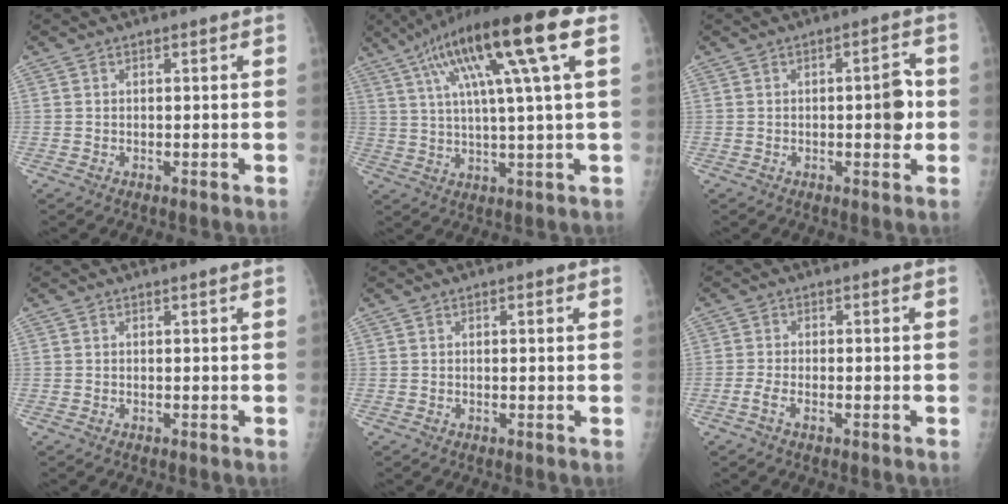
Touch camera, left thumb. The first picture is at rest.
{"total": 19.0, "force": [7.6, 1.9, 17.3], "torque": [-0.300, 0.015, 0.122]}
{"total": 5.6, "force": [-0.3, 2.2, 5.2], "torque": [-0.056, 0.005, -0.007]}
{"total": 0.0}
{"total": 1.0, "force": [0.5, 0.3, 0.8], "torque": [-0.011, 0.001, 0.005]}
{"total": 2.0, "force": [-1.0, 0.6, 1.7], "torque": [-0.044, 0.003, -0.023]}